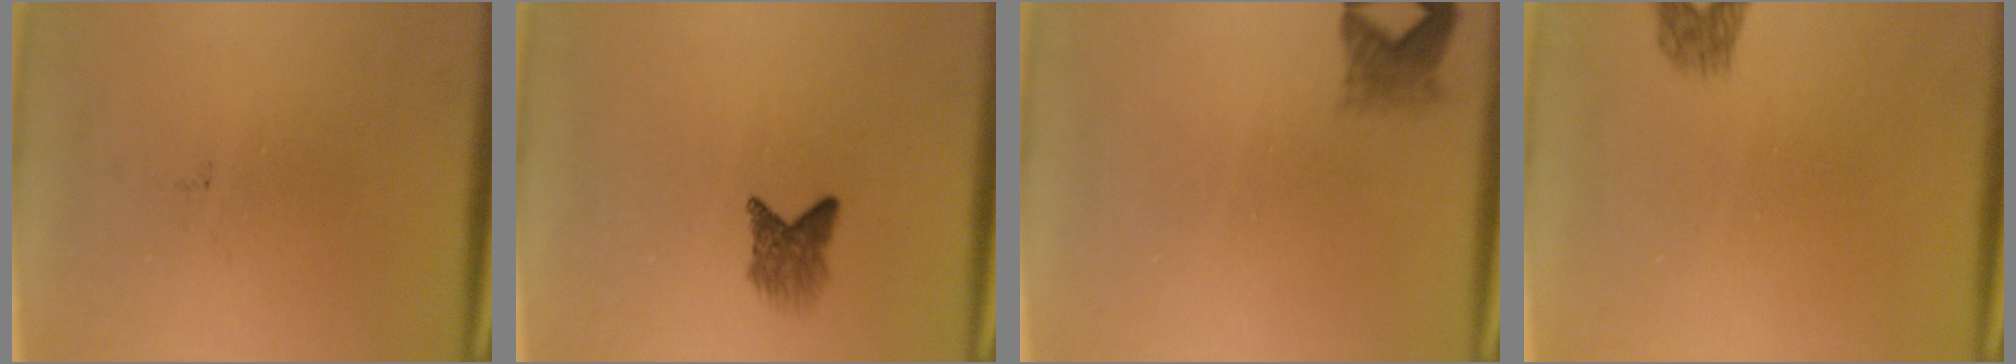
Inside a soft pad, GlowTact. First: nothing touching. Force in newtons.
{"total": 2.8}
{"total": 2.2}
{"total": 1.6}